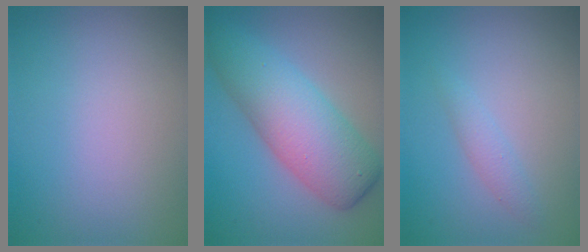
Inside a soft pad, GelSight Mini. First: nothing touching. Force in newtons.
{"total": 7.6, "press": 7.6, "slide": 0.1}
{"total": 1.3, "press": 1.3, "slide": 0.0}